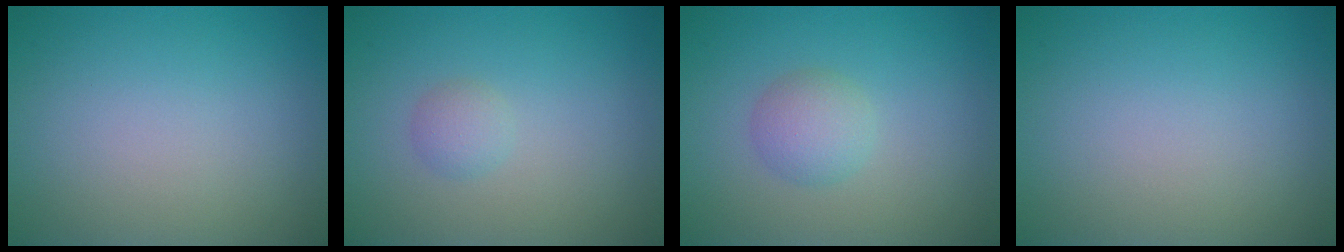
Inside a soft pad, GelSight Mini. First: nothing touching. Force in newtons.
{"total": 1.2, "press": 1.2, "slide": 0.0}
{"total": 2.3, "press": 2.3, "slide": 0.1}
{"total": 0.0}